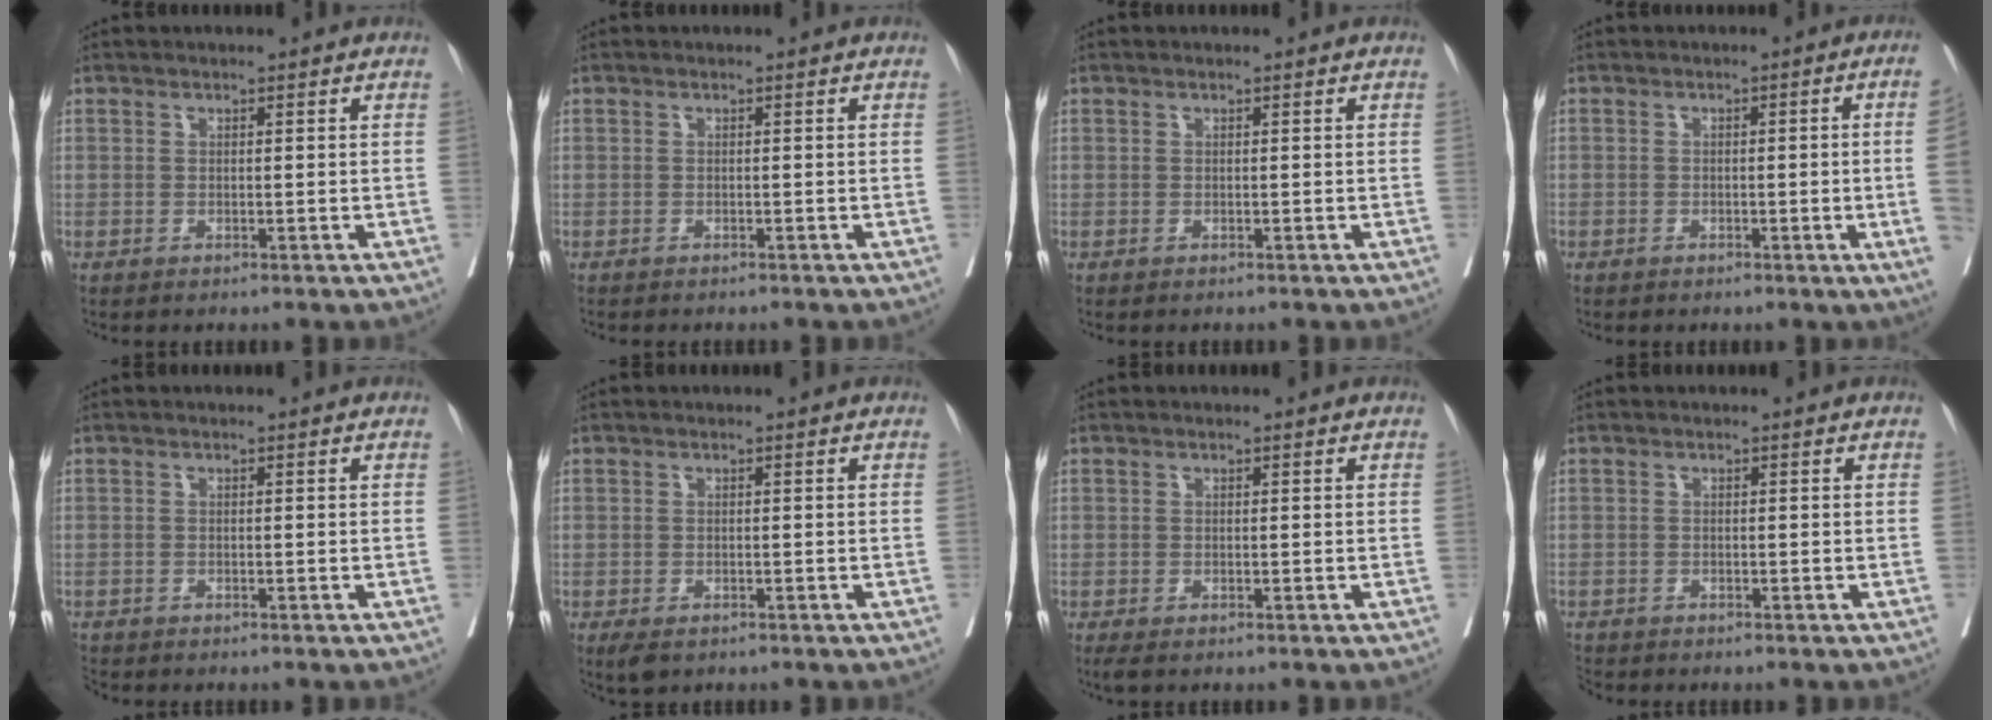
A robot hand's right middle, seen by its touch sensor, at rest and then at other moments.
{"total": 2.7, "force": [-2.5, 0.4, 1.0], "torque": [-0.018, -0.006, -0.028]}
{"total": 0.5, "force": [-0.5, 0.0, 0.2], "torque": [-0.007, -0.004, -0.008]}
{"total": 4.9, "force": [-1.0, -0.9, 4.7], "torque": [-0.056, -0.002, -0.014]}
{"total": 2.7, "force": [-2.5, 0.7, 0.7], "torque": [-0.017, -0.006, -0.041]}
{"total": 2.4, "force": [-1.6, 1.2, 1.3], "torque": [-0.027, -0.006, -0.020]}
{"total": 2.3, "force": [-1.8, 0.5, 1.3], "torque": [-0.020, -0.008, -0.025]}
{"total": 2.8, "force": [-2.7, 0.6, 0.5], "torque": [-0.012, -0.008, -0.046]}